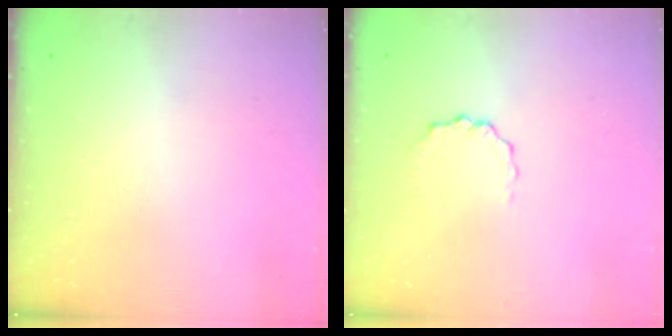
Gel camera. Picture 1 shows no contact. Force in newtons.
{"total": 2.4, "press": 2.4, "slide": 0.3}